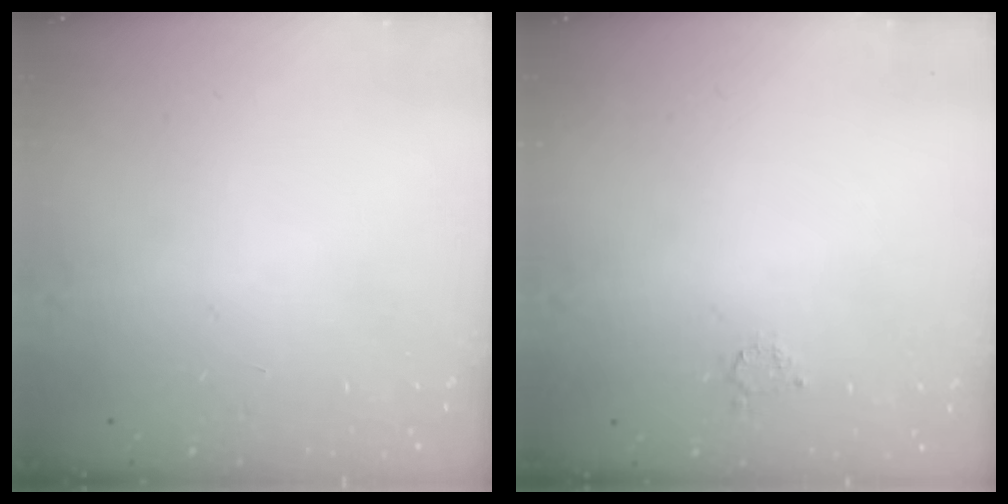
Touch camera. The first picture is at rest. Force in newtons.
{"total": 1.7, "press": 1.7, "slide": 0.3}